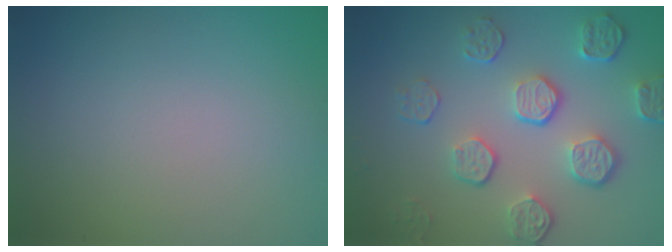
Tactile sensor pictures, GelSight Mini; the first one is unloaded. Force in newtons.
{"total": 5.3, "press": 3.8, "slide": 3.7}